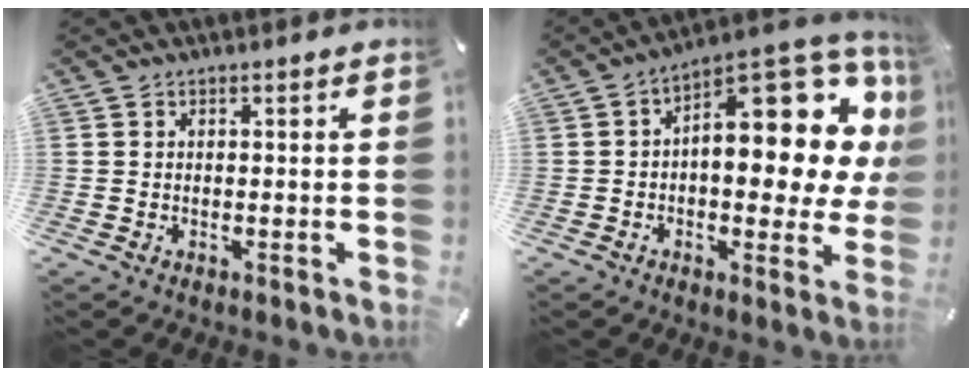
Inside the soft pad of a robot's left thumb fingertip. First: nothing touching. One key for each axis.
{"total": 19.1, "fx": 5.9, "fy": 9.8, "fz": 15.3, "tx": -0.174, "ty": -0.065, "tz": 0.094}